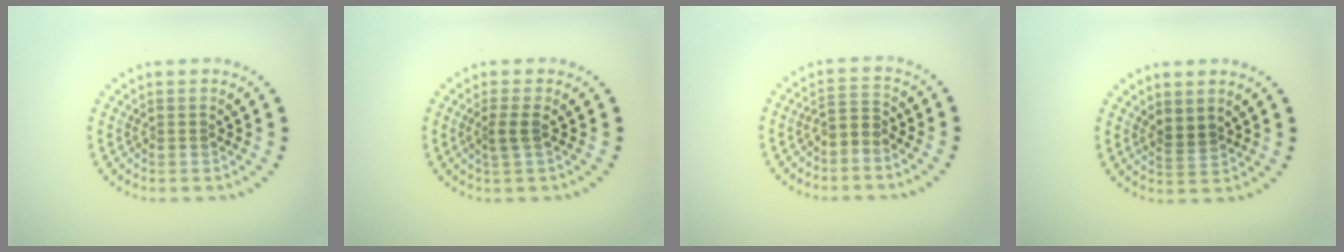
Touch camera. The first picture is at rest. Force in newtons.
{"total": 1.5, "press": 1.3, "slide": 0.8}
{"total": 2.0, "press": 1.4, "slide": 1.4}
{"total": 1.7, "press": 1.4, "slide": 0.9}